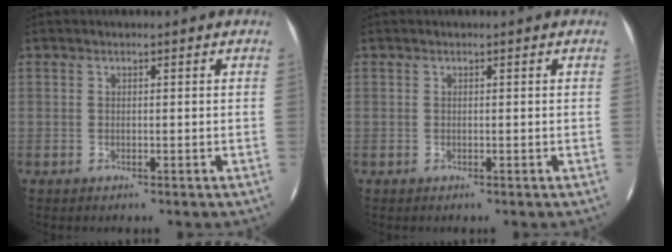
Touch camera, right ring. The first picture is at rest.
{"total": 0.0}